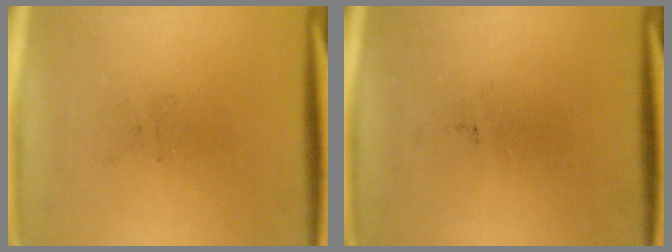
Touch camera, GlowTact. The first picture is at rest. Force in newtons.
{"total": 0.0}